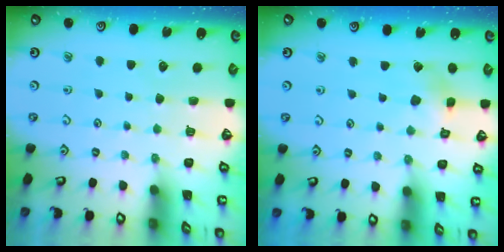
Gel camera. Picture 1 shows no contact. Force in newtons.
{"total": 5.1, "press": 5.0, "slide": 0.5}